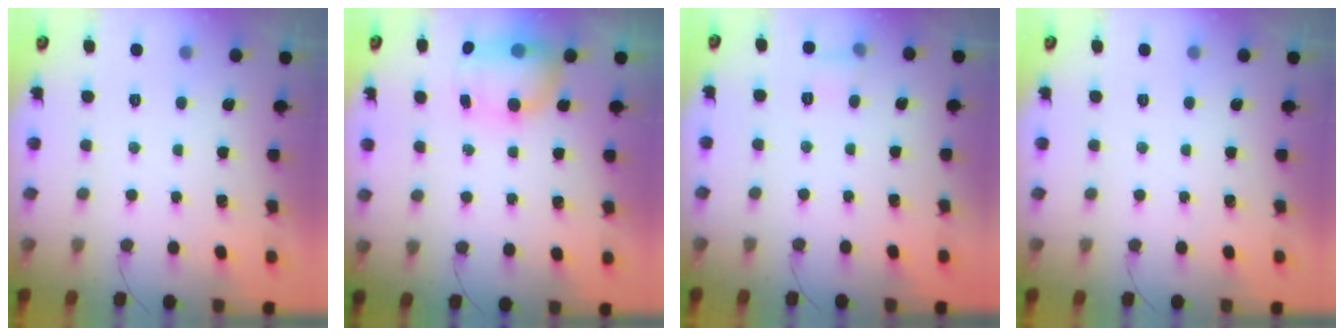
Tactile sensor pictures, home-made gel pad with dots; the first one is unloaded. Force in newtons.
{"total": 11.5, "press": 8.7, "slide": 7.5}
{"total": 4.9, "press": 4.7, "slide": 1.5}
{"total": 0.0}